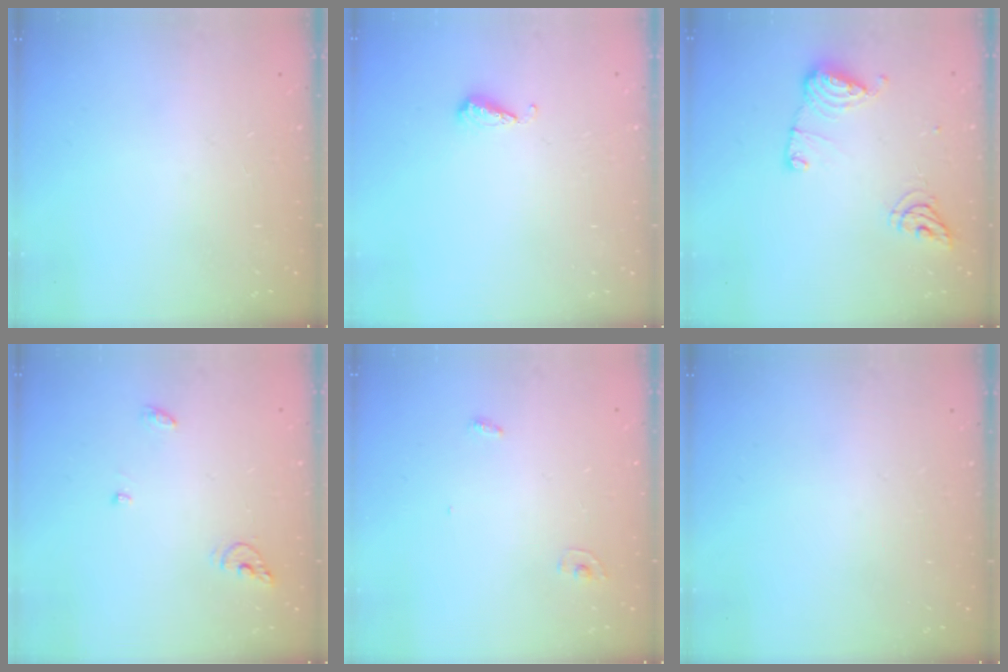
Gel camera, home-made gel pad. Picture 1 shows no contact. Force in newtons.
{"total": 4.9, "press": 4.9, "slide": 0.5}
{"total": 11.3, "press": 11.2, "slide": 0.9}
{"total": 5.7, "press": 5.7, "slide": 0.5}
{"total": 2.8, "press": 2.8, "slide": 0.1}
{"total": 0.0}